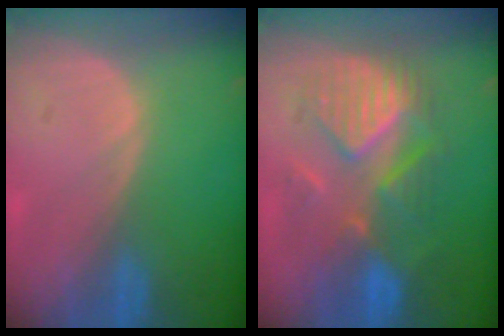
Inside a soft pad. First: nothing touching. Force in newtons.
{"total": 9.4, "press": 9.3, "slide": 1.6}